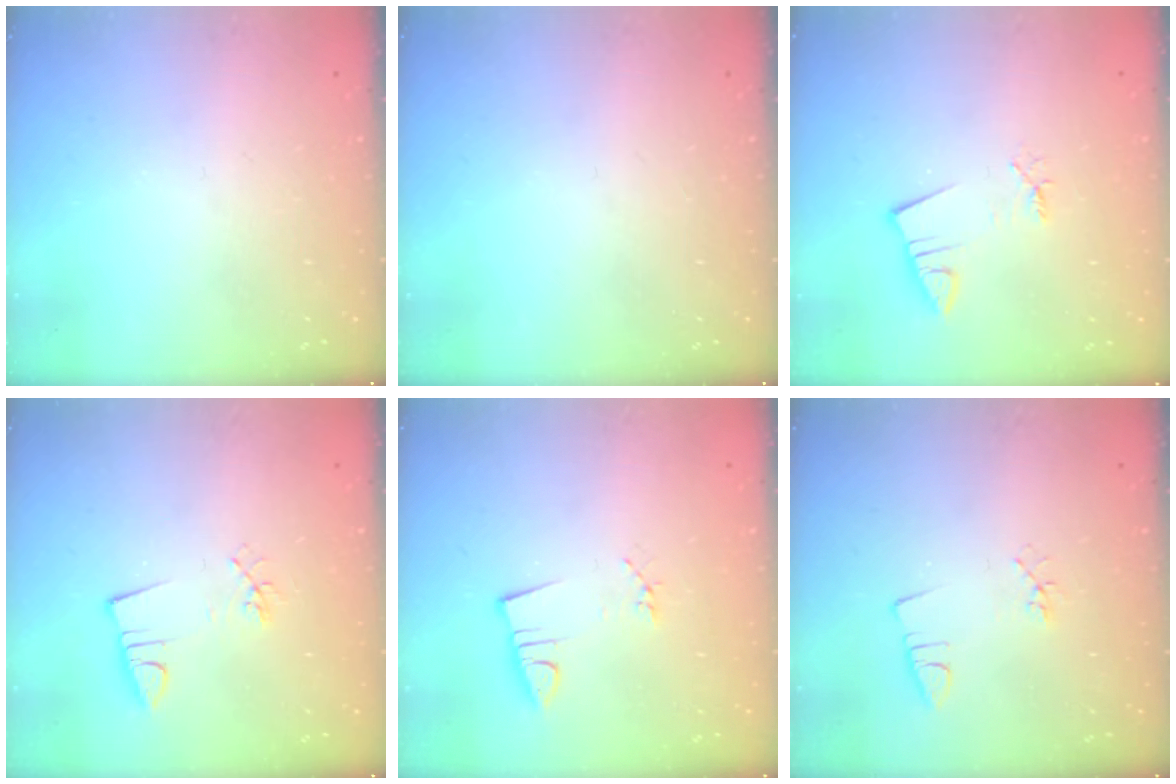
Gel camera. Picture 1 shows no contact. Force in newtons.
{"total": 0.0}
{"total": 2.3, "press": 2.2, "slide": 0.3}
{"total": 3.3, "press": 1.9, "slide": 2.7}
{"total": 3.0, "press": 1.6, "slide": 2.5}
{"total": 2.4, "press": 1.9, "slide": 1.5}